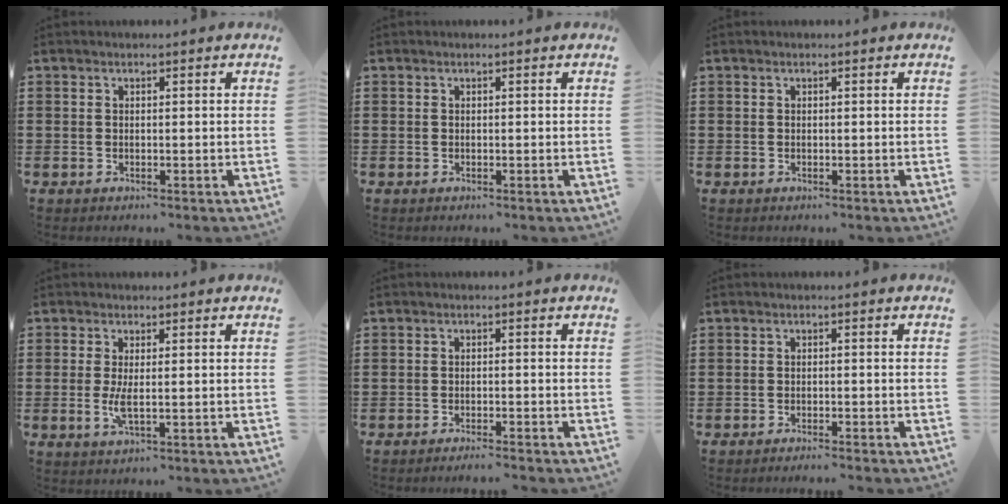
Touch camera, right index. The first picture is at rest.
{"total": 0.0}
{"total": 0.0}
{"total": 3.3, "force": [-0.2, 0.8, 3.2], "torque": [-0.073, -0.007, -0.008]}
{"total": 1.8, "force": [-1.7, -0.4, 0.3], "torque": [-0.006, 0.000, -0.034]}
{"total": 1.4, "force": [-1.3, -0.4, 0.2], "torque": [-0.004, 0.000, -0.026]}